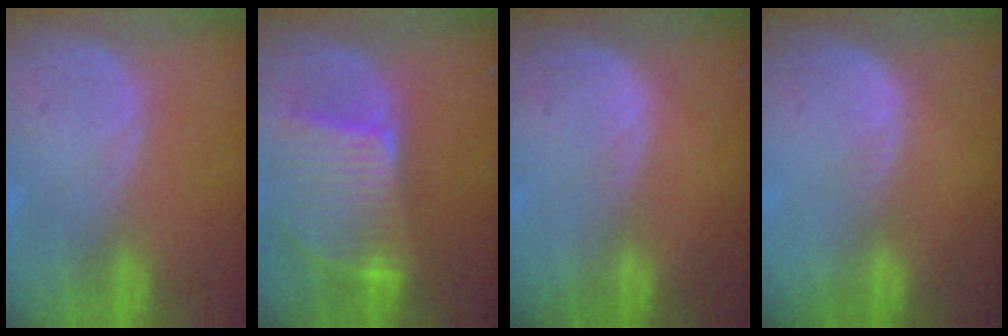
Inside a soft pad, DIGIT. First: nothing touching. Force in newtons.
{"total": 9.6, "press": 8.4, "slide": 4.6}
{"total": 0.6, "press": 0.6, "slide": 0.1}
{"total": 1.5, "press": 1.0, "slide": 1.1}